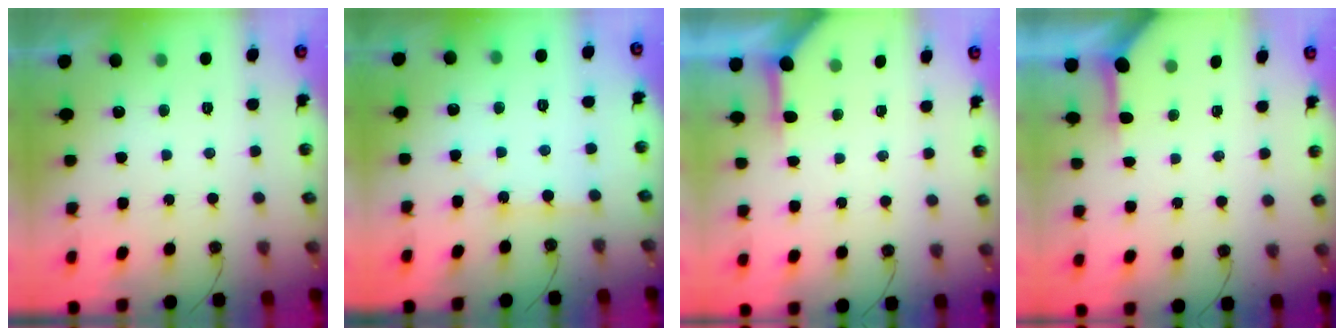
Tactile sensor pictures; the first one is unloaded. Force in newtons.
{"total": 2.5, "press": 2.5, "slide": 0.3}
{"total": 3.9, "press": 3.9, "slide": 0.5}
{"total": 3.4, "press": 3.3, "slide": 0.4}